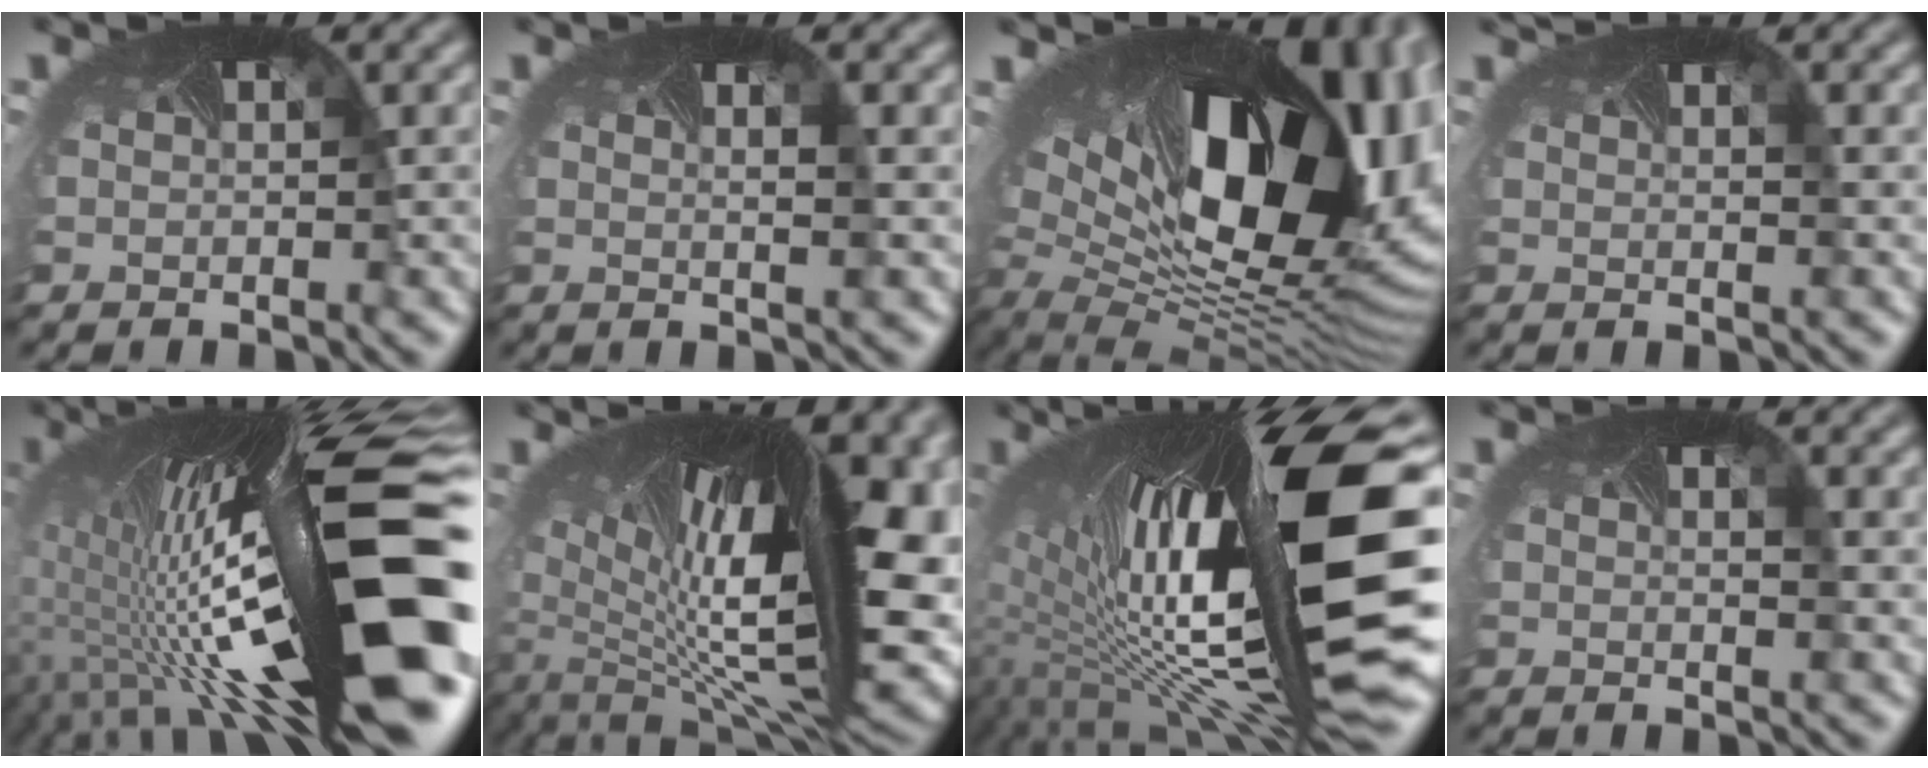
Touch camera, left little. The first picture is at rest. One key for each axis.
{"total": 0.7, "fx": -0.2, "fy": -0.2, "fz": 0.7, "tx": -0.014, "ty": -0.009, "tz": 0.004}
{"total": 17.8, "fx": 3.3, "fy": 10.7, "fz": 13.7, "tx": -0.233, "ty": -0.044, "tz": 0.088}
{"total": 1.2, "fx": 1.2, "fy": 0.0, "fz": 0.1, "tx": -0.015, "ty": -0.001, "tz": 0.020}
{"total": 17.3, "fx": -1.7, "fy": 4.8, "fz": 16.5, "tx": -0.286, "ty": -0.017, "tz": -0.026}
{"total": 17.6, "fx": -1.2, "fy": 6.8, "fz": 16.2, "tx": -0.268, "ty": -0.040, "tz": -0.001}
{"total": 15.5, "fx": 1.8, "fy": 4.4, "fz": 14.8, "tx": -0.278, "ty": -0.016, "tz": 0.043}
{"total": 0.0}